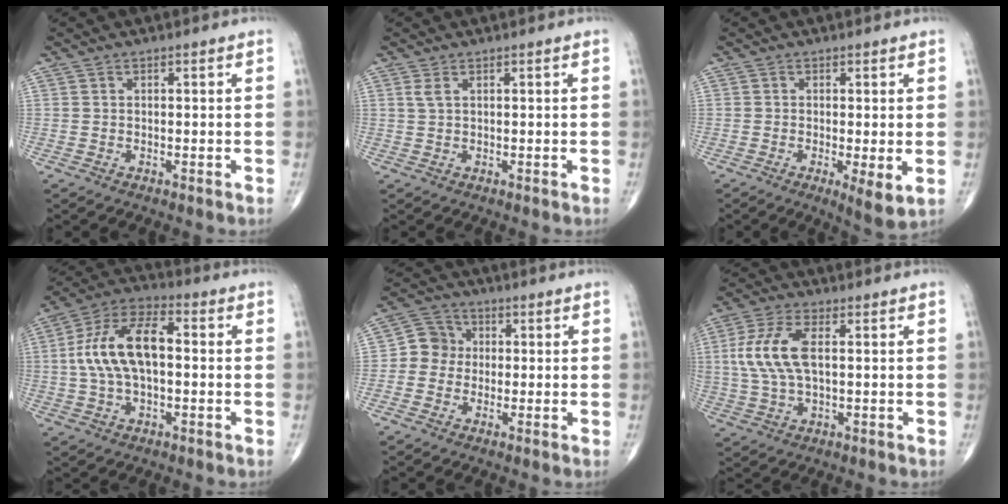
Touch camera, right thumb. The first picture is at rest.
{"total": 1.4, "force": [0.6, 0.4, 1.2], "torque": [-0.033, 0.008, 0.017]}
{"total": 4.9, "force": [-0.9, 1.1, 4.7], "torque": [-0.081, -0.018, -0.018]}
{"total": 14.2, "force": [0.6, 7.2, 12.2], "torque": [-0.236, 0.036, 0.003]}
{"total": 5.8, "force": [-0.3, 5.4, 2.1], "torque": [-0.010, 0.017, -0.018]}
{"total": 10.6, "force": [1.5, 5.0, 9.2], "torque": [-0.206, 0.007, 0.029]}